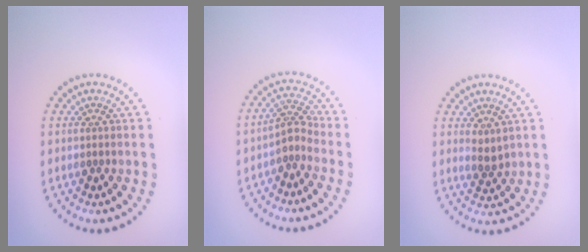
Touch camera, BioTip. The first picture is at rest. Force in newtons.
{"total": 2.3, "press": 1.6, "slide": 1.6}
{"total": 1.2, "press": 1.0, "slide": 0.6}